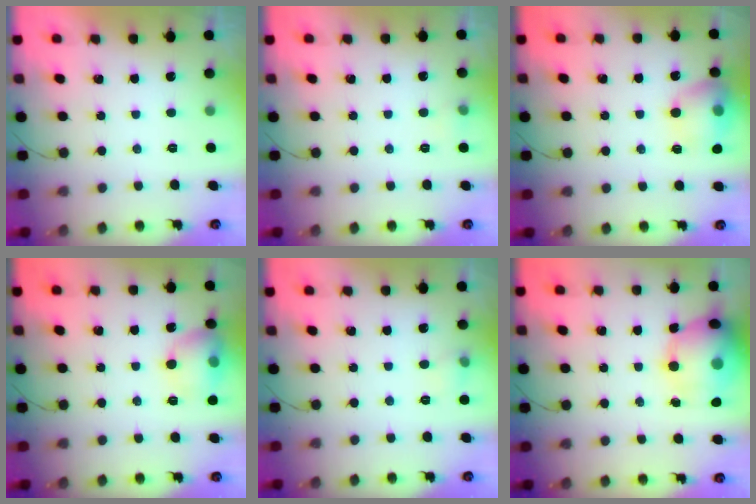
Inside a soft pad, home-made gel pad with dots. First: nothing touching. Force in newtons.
{"total": 7.2, "press": 3.7, "slide": 6.2}
{"total": 13.8, "press": 13.7, "slide": 2.0}
{"total": 11.7, "press": 11.5, "slide": 1.9}
{"total": 5.3, "press": 5.0, "slide": 1.5}
{"total": 17.6, "press": 17.3, "slide": 2.7}